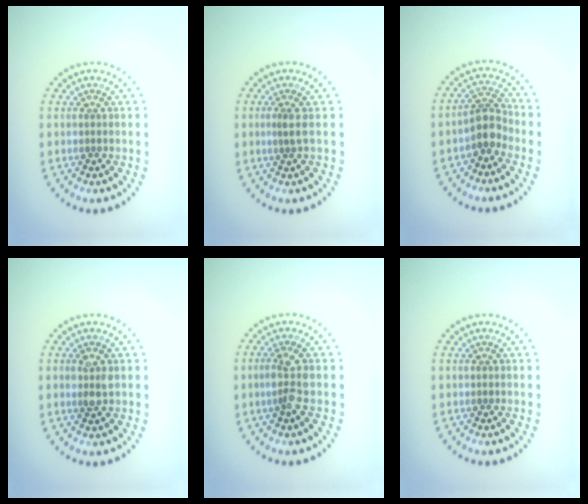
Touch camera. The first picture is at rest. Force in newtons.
{"total": 1.0, "press": 0.6, "slide": 0.8}
{"total": 2.7, "press": 2.2, "slide": 1.6}
{"total": 1.8, "press": 1.8, "slide": 0.3}
{"total": 2.4, "press": 2.3, "slide": 0.7}
{"total": 0.0}